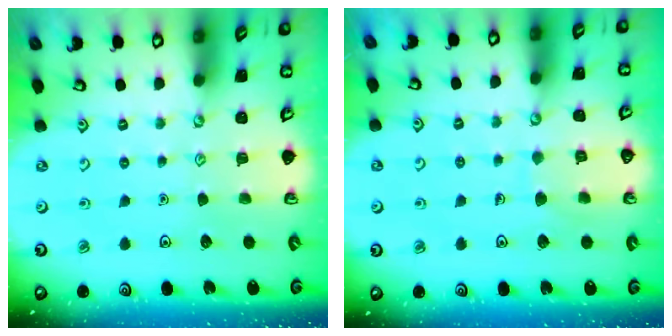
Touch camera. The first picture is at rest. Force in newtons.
{"total": 6.4, "press": 6.4, "slide": 0.2}